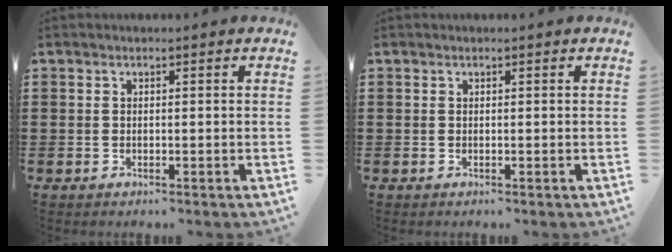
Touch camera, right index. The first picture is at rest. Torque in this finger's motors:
{"motor_torque": [0.62, 0.39, 0.00, 0.00]}